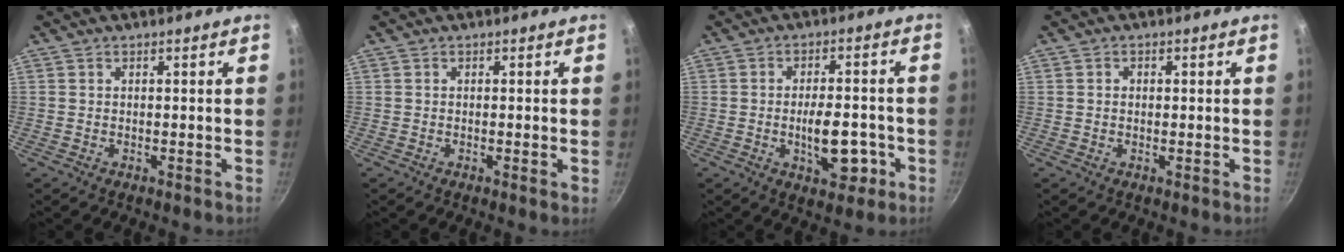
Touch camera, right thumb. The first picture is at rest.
{"total": 0.9, "force": [-0.2, 0.1, 0.9], "torque": [-0.015, -0.002, -0.004]}
{"total": 9.6, "force": [-2.6, 4.8, 7.9], "torque": [-0.089, 0.012, -0.033]}
{"total": 1.2, "force": [0.1, 1.0, 0.6], "torque": [-0.008, 0.004, 0.000]}